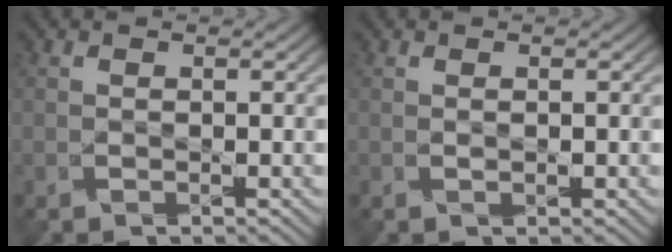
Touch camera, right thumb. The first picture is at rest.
{"total": 0.6, "force": [0.2, 0.2, 0.6], "torque": [-0.014, -0.003, 0.004]}